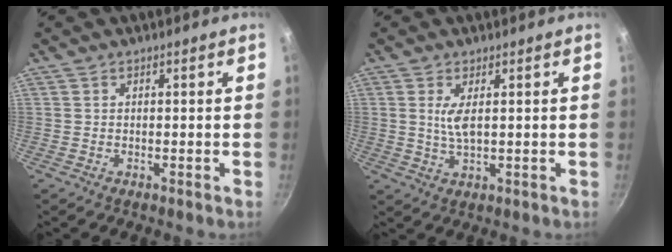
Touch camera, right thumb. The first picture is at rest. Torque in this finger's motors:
{"motor_torque": [-0.08, -0.08, 0.44, 0.48, 0.13]}